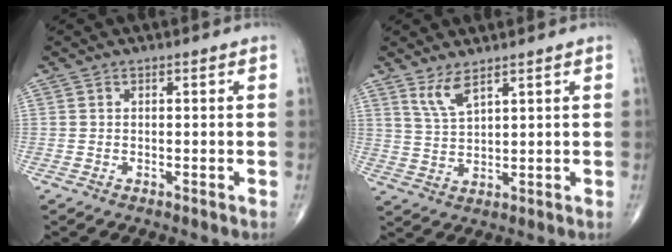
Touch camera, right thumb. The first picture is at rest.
{"total": 4.5, "force": [3.2, 1.1, 3.0], "torque": [-0.063, -0.026, 0.071]}